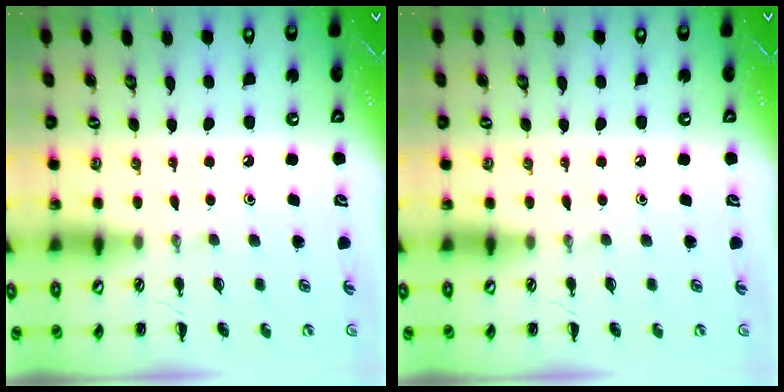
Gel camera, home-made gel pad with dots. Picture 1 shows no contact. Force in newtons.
{"total": 0.0}